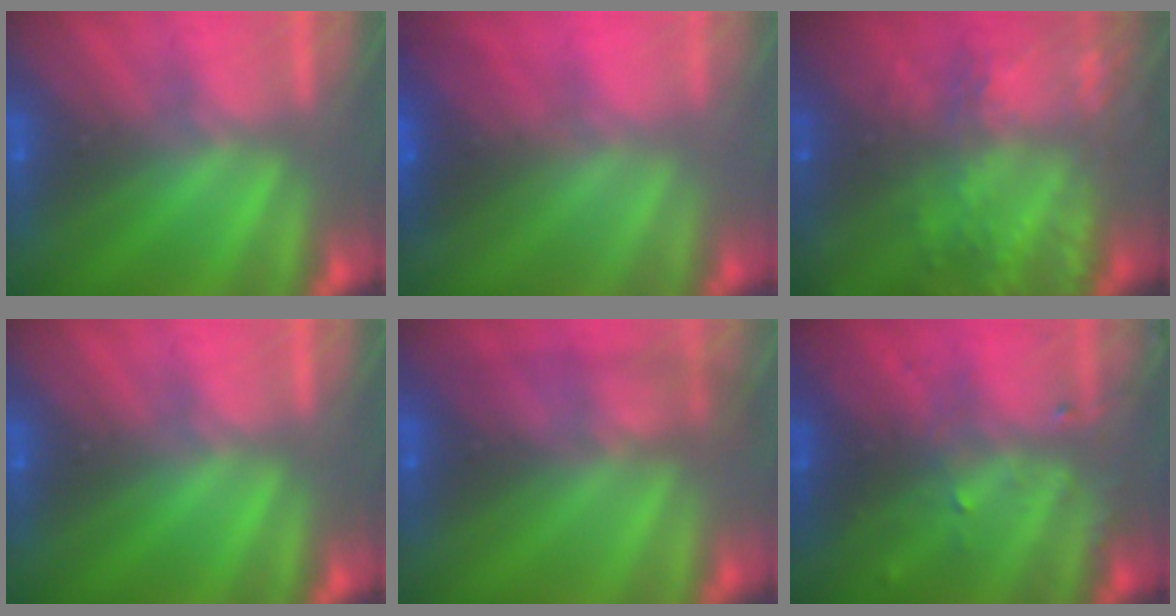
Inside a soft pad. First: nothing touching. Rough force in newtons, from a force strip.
{"total": 2.7}
{"total": 7.5}
{"total": 0.0}
{"total": 9.1}
{"total": 3.5}